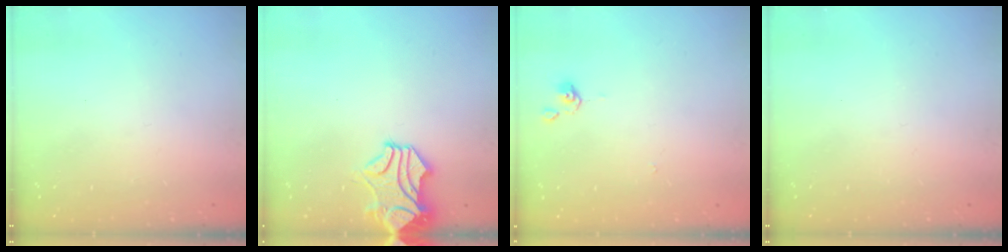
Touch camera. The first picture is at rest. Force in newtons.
{"total": 2.0, "press": 1.6, "slide": 1.2}
{"total": 0.0}
{"total": 0.0}